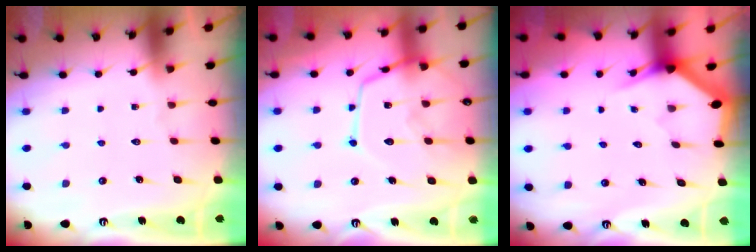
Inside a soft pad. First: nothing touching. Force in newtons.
{"total": 15.1, "press": 15.1, "slide": 1.4}
{"total": 3.0, "press": 3.0, "slide": 0.0}